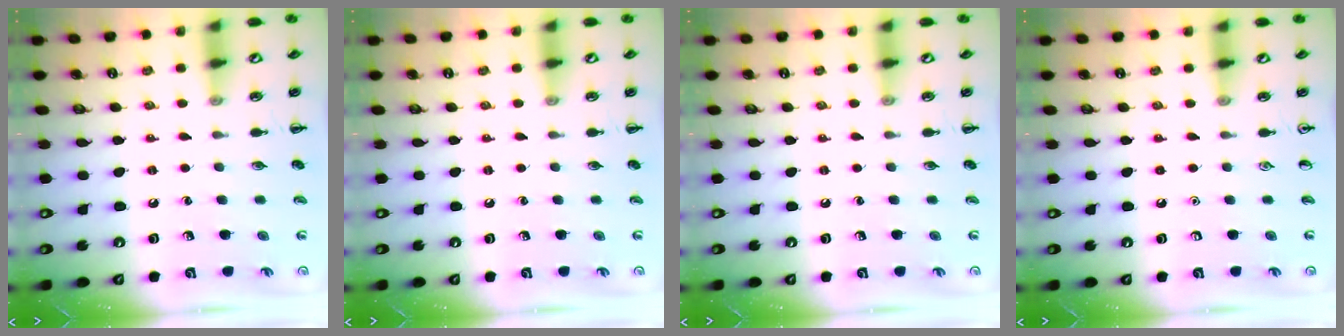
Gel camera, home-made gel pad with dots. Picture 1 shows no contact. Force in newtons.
{"total": 0.0}
{"total": 0.0}
{"total": 0.0}